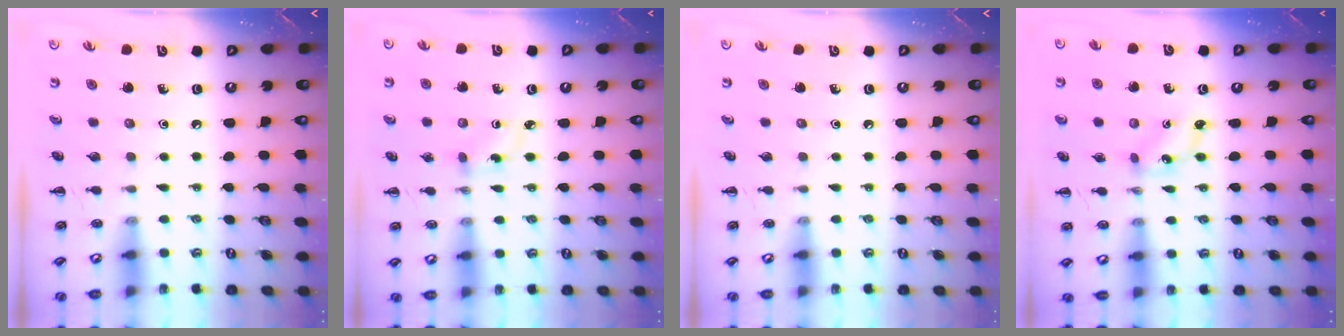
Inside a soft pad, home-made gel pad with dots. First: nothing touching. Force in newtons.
{"total": 2.9, "press": 2.7, "slide": 1.1}
{"total": 0.0}
{"total": 1.4, "press": 1.3, "slide": 0.3}